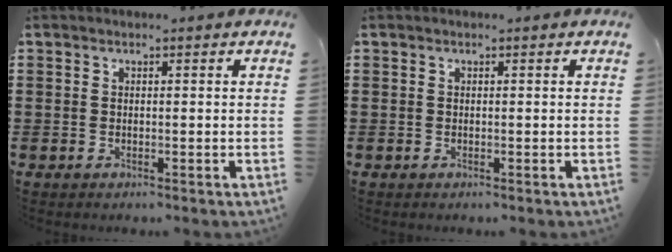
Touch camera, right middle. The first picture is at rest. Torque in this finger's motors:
{"motor_torque": [0.00, 0.00, 0.00, -0.01]}